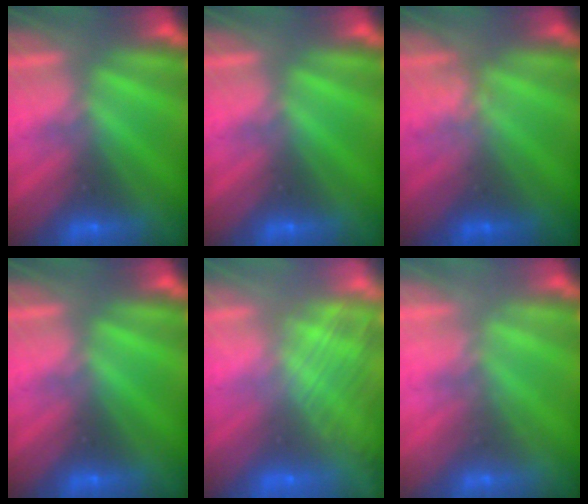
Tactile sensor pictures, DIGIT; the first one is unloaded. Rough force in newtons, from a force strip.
{"total": 0.0}
{"total": 1.8}
{"total": 0.0}
{"total": 3.0}
{"total": 2.2}